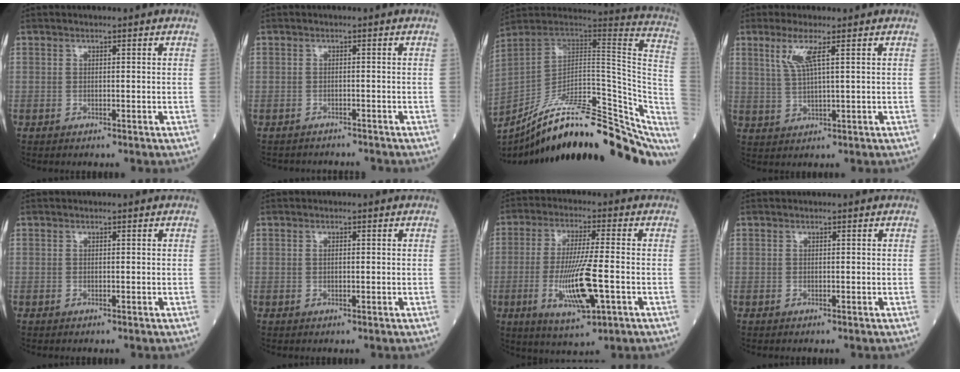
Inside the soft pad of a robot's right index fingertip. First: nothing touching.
{"total": 4.1, "force": [-4.0, 1.1, -0.1], "torque": [0.007, -0.004, -0.054]}
{"total": 30.1, "force": [-22.6, 8.2, 18.1], "torque": [-0.209, 0.002, -0.320]}
{"total": 4.3, "force": [2.0, -0.1, 3.8], "torque": [-0.085, -0.001, 0.045]}
{"total": 0.0}
{"total": 0.6, "force": [0.1, 0.2, 0.6], "torque": [-0.013, 0.000, 0.003]}
{"total": 11.0, "force": [-3.0, 1.1, 10.6], "torque": [-0.207, -0.017, -0.051]}
{"total": 0.0}